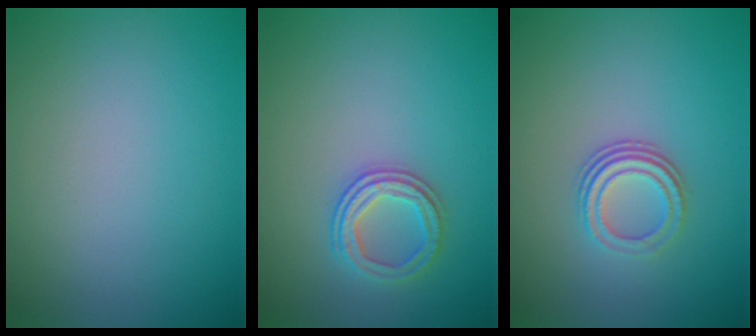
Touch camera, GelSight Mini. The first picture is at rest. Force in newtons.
{"total": 2.5, "press": 2.4, "slide": 0.6}
{"total": 3.0, "press": 2.1, "slide": 2.2}